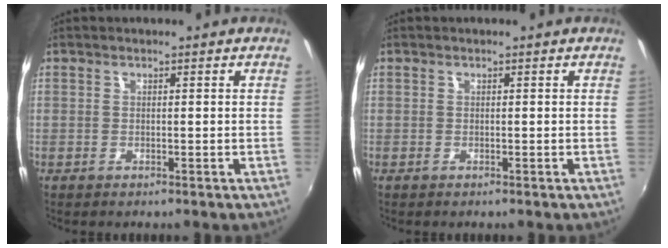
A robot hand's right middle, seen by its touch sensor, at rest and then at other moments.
{"total": 0.0}